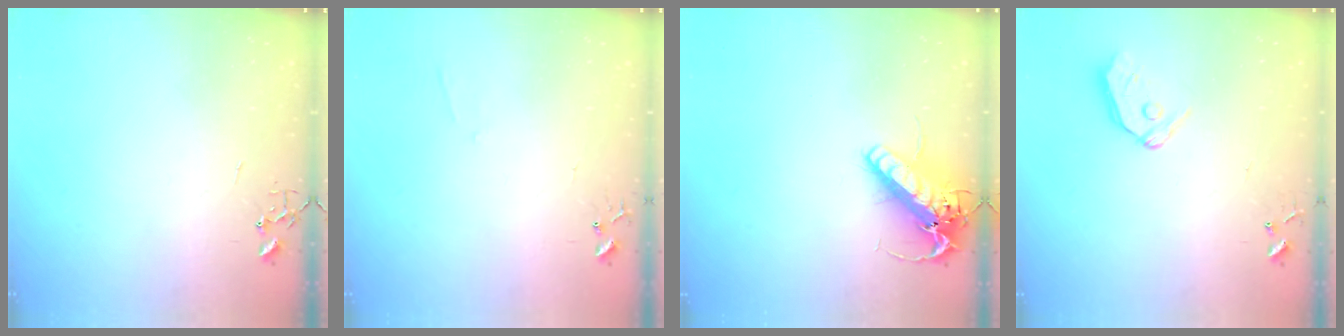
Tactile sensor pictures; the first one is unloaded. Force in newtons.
{"total": 3.8, "press": 3.7, "slide": 0.6}
{"total": 15.6, "press": 15.3, "slide": 3.2}
{"total": 8.7, "press": 8.7, "slide": 1.0}